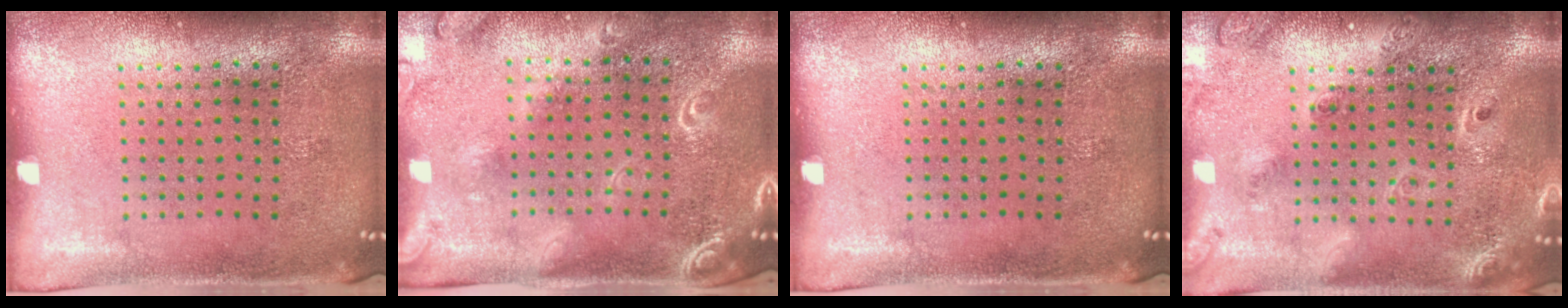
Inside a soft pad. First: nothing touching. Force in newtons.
{"total": 2.1, "press": 1.9, "slide": 1.0}
{"total": 0.0}
{"total": 2.0, "press": 1.7, "slide": 1.0}